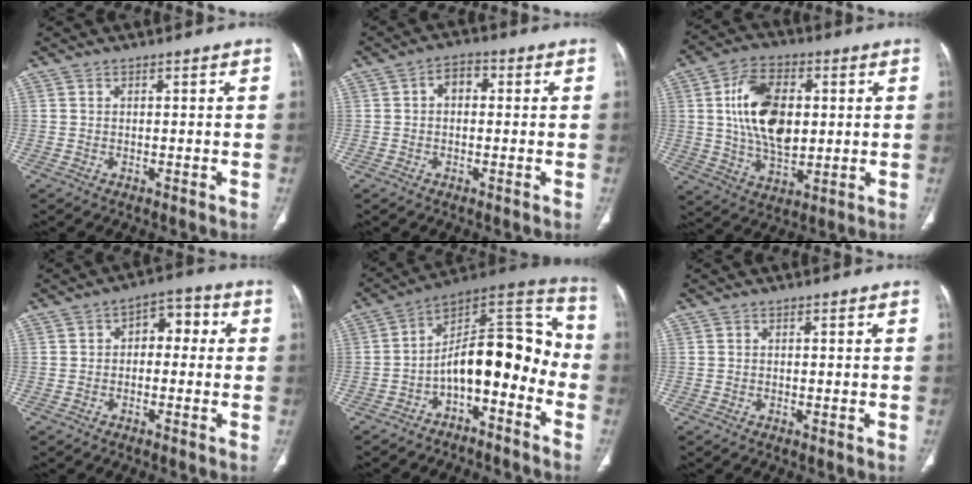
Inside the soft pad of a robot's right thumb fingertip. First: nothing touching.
{"total": 3.9, "force": [0.4, 2.8, 2.7], "torque": [-0.031, 0.015, -0.002]}
{"total": 15.8, "force": [2.4, 9.5, 12.4], "torque": [-0.200, -0.004, 0.045]}
{"total": 6.1, "force": [0.4, 4.0, 4.6], "torque": [-0.034, 0.027, -0.006]}
{"total": 15.9, "force": [-5.6, 7.8, 12.7], "torque": [-0.159, 0.113, -0.092]}
{"total": 0.7, "force": [-0.2, 0.2, 0.7], "torque": [-0.014, -0.002, -0.003]}